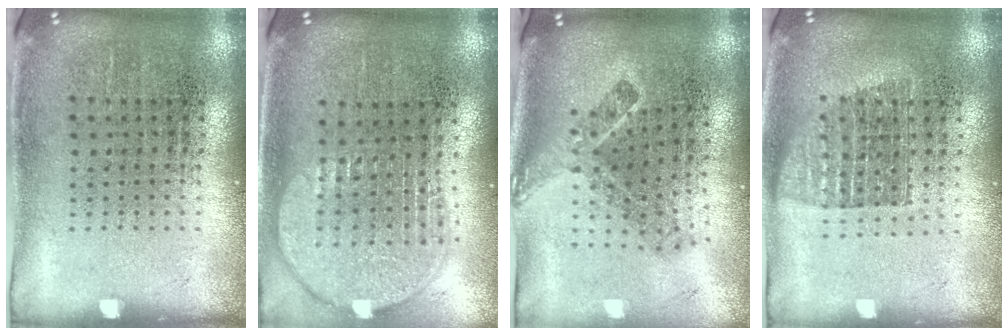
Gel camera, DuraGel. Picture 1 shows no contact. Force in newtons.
{"total": 2.0, "press": 1.7, "slide": 1.1}
{"total": 2.2, "press": 1.5, "slide": 1.6}
{"total": 1.2, "press": 1.0, "slide": 0.7}